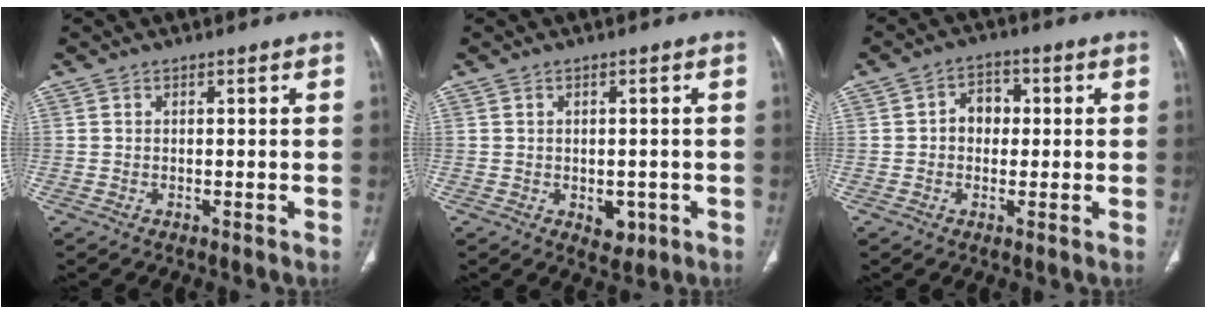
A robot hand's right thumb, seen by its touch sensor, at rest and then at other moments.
{"total": 3.4, "force": [-0.9, 2.4, 2.2], "torque": [-0.010, 0.002, -0.001]}
{"total": 5.1, "force": [0.3, 4.1, 3.0], "torque": [-0.023, 0.014, -0.003]}